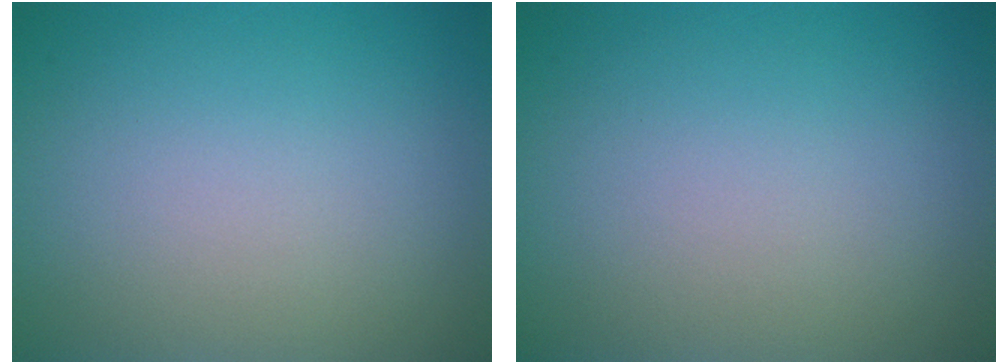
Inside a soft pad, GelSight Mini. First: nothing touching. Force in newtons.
{"total": 0.0}